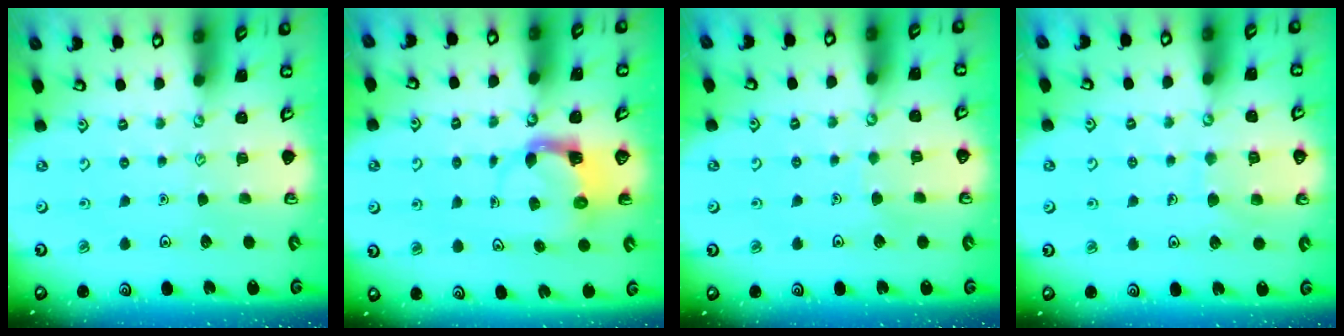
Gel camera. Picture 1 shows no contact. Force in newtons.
{"total": 4.0, "press": 3.9, "slide": 0.7}
{"total": 2.4, "press": 2.4, "slide": 0.1}
{"total": 7.4, "press": 7.4, "slide": 0.4}